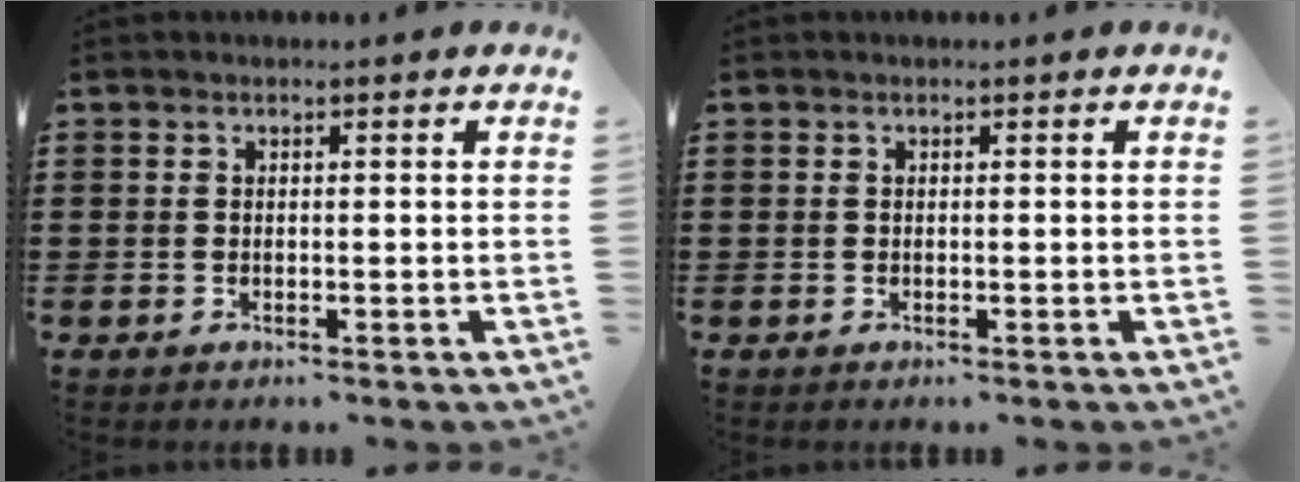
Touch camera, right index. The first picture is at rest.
{"total": 0.0}